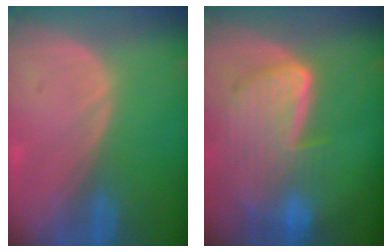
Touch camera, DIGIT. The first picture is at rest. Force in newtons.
{"total": 9.1, "press": 8.0, "slide": 4.5}